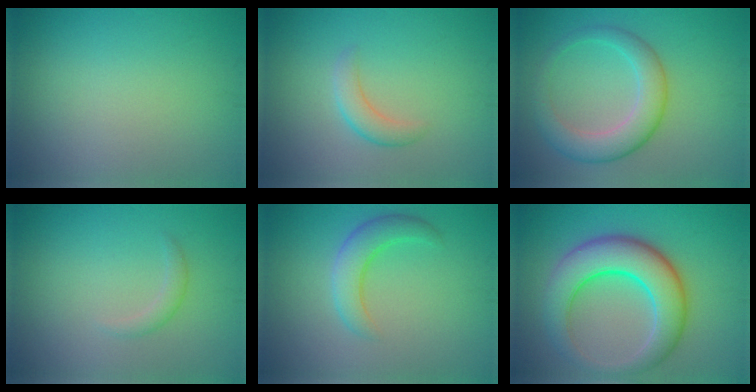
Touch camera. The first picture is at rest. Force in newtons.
{"total": 2.0, "press": 1.9, "slide": 0.2}
{"total": 4.7, "press": 4.7, "slide": 0.1}
{"total": 1.1, "press": 1.1, "slide": 0.0}
{"total": 3.3, "press": 3.3, "slide": 0.2}
{"total": 8.1, "press": 8.1, "slide": 0.2}